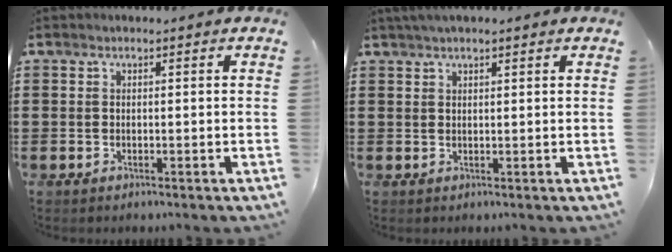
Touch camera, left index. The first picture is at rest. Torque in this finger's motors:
{"motor_torque": [2.14, 0.00, 0.39, 0.14]}